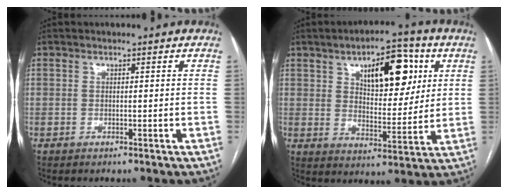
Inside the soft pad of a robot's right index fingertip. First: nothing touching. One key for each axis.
{"total": 12.9, "fx": 5.3, "fy": 5.4, "fz": 10.5, "tx": -0.150, "ty": 0.016, "tz": 0.086}